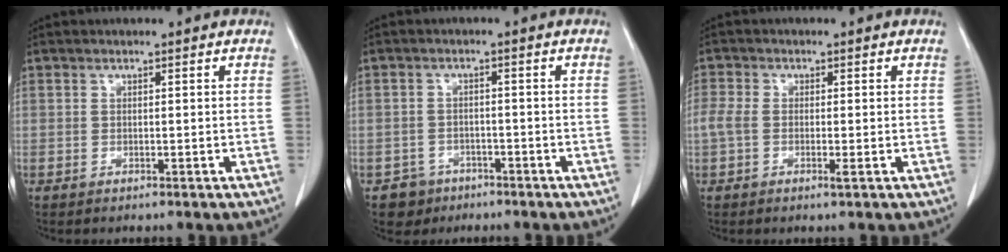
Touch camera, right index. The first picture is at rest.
{"total": 3.6, "force": [-2.3, 2.8, -0.2], "torque": [0.005, 0.011, -0.035]}
{"total": 3.6, "force": [-0.7, 1.6, 3.2], "torque": [-0.078, 0.002, -0.015]}